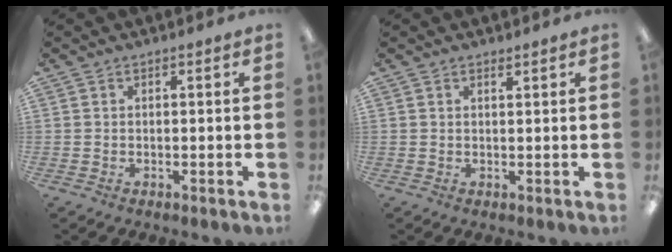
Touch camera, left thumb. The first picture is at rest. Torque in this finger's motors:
{"motor_torque": [-0.07, -0.09, -0.36, 0.18, -0.03]}